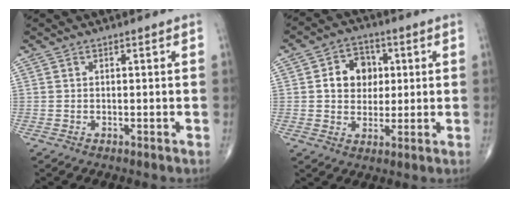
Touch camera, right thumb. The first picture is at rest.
{"total": 8.6, "force": [1.5, 7.0, 4.7], "torque": [-0.034, 0.003, 0.021]}